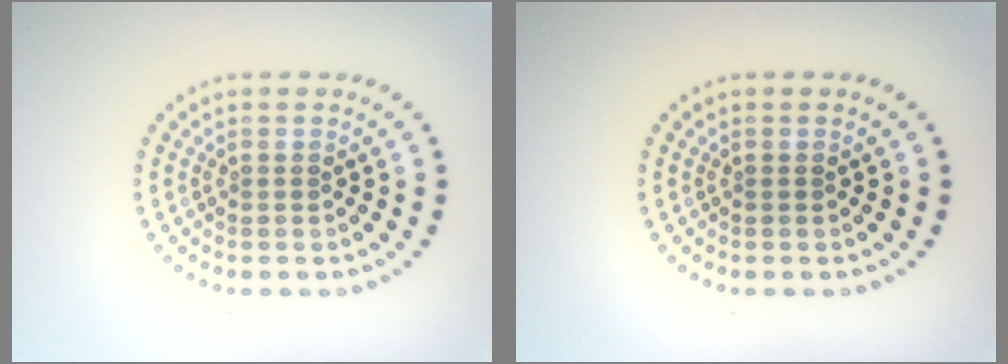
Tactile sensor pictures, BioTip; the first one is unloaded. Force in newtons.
{"total": 0.0}